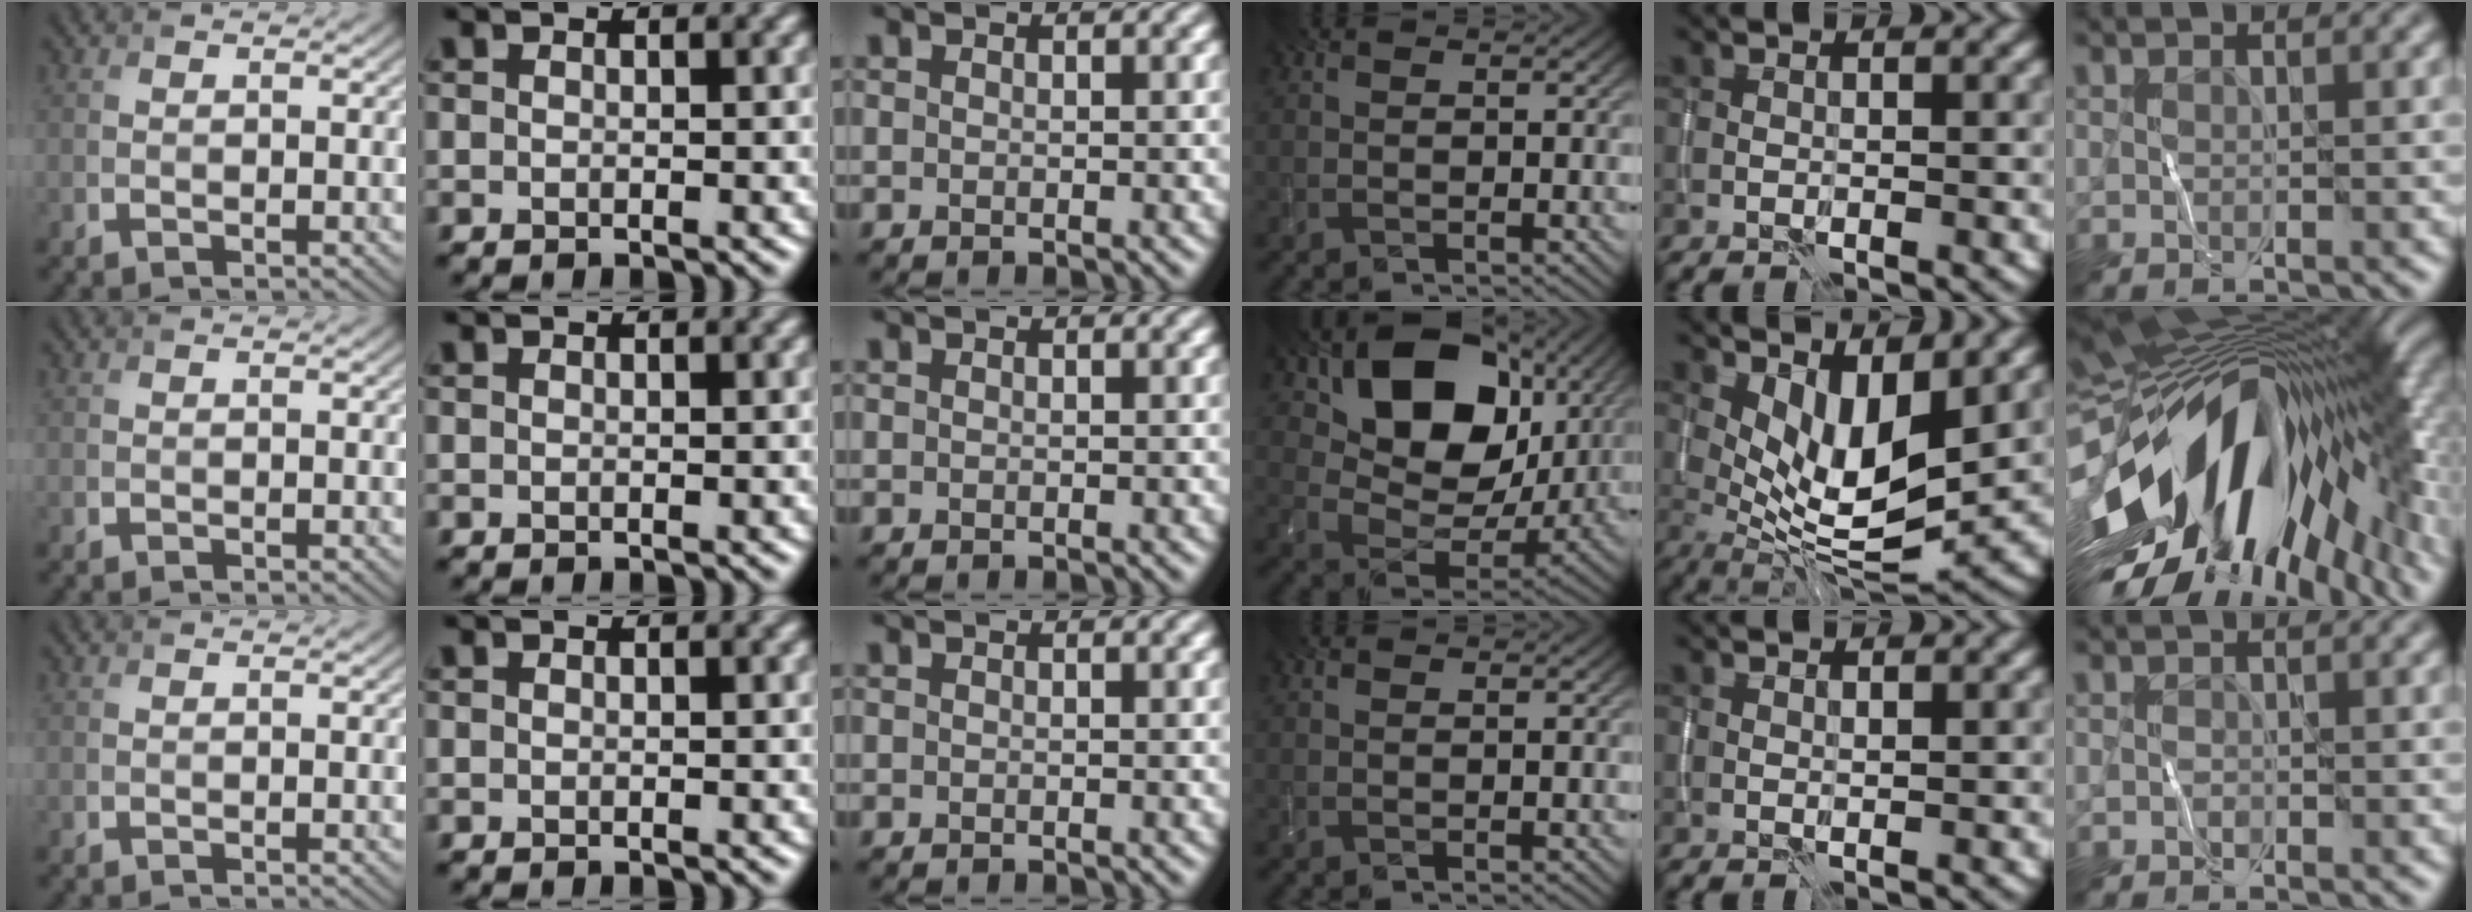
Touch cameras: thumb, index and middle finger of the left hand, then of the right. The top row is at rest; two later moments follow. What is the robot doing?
{"motion": "wipe", "object": "whiteboard"}